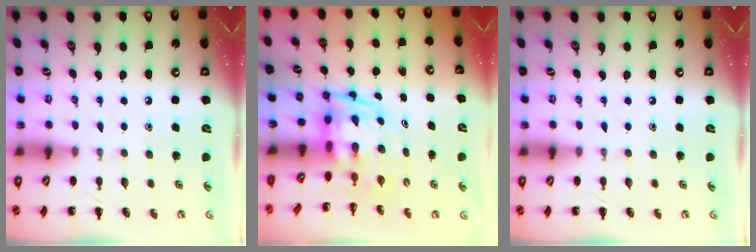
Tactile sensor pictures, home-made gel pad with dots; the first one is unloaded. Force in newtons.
{"total": 3.6, "press": 3.5, "slide": 1.1}
{"total": 0.0}